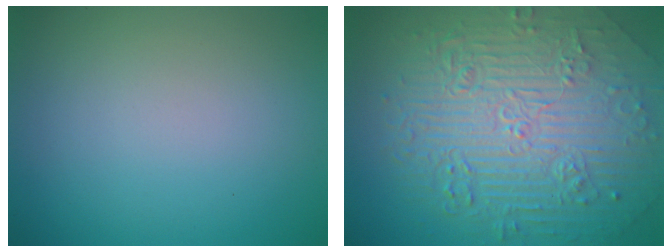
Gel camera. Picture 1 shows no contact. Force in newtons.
{"total": 10.9, "press": 7.2, "slide": 8.3}